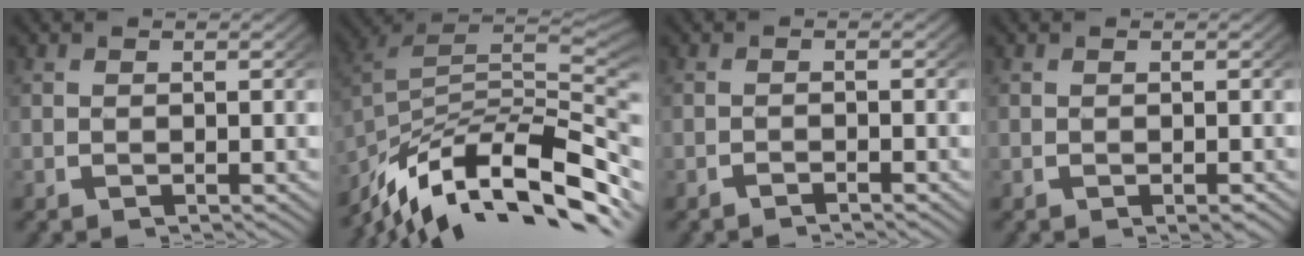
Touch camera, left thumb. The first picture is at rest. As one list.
[{"total": 17.5, "force": [-7.1, 10.2, 12.2], "torque": [-0.217, -0.040, -0.089]}, {"total": 0.9, "force": [-0.9, 0.1, 0.2], "torque": [-0.002, -0.001, -0.018]}, {"total": 0.6, "force": [-0.2, 0.2, 0.5], "torque": [-0.007, 0.001, -0.003]}]